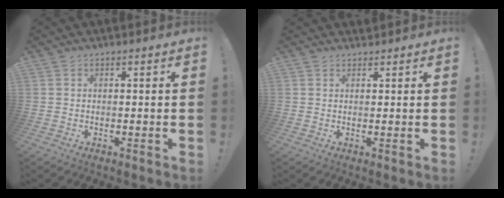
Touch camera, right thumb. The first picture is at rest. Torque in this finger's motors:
{"motor_torque": [-0.02, -0.31, -0.25, 0.29, 0.00]}